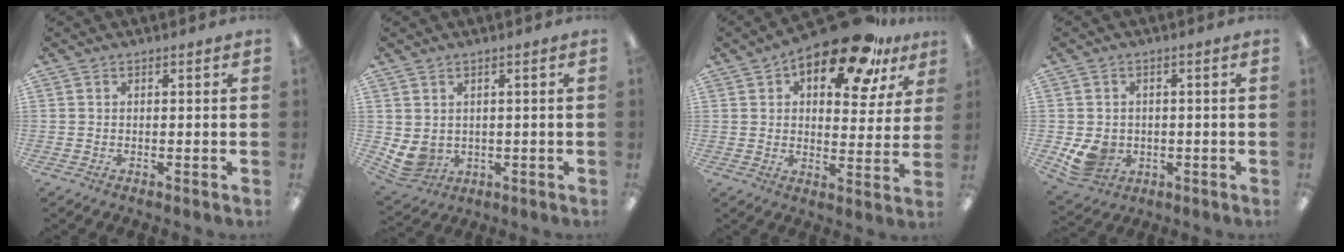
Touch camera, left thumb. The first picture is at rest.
{"total": 4.9, "force": [1.1, 4.2, 2.2], "torque": [-0.058, -0.009, 0.021]}
{"total": 17.1, "force": [12.0, 6.6, 10.2], "torque": [-0.150, -0.067, 0.201]}
{"total": 7.2, "force": [-1.1, 6.2, 3.5], "torque": [-0.067, 0.011, -0.015]}